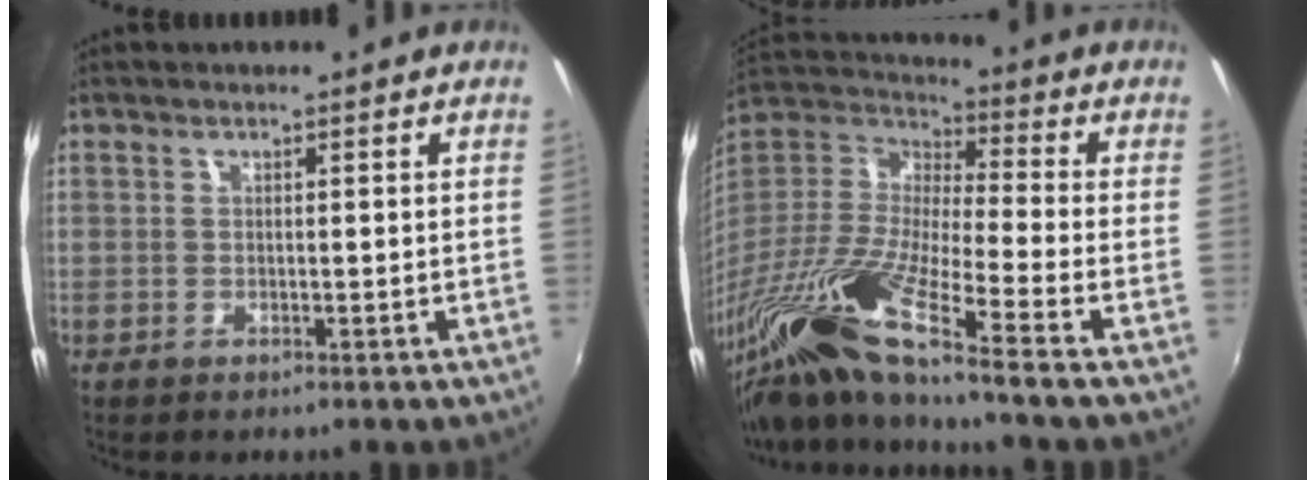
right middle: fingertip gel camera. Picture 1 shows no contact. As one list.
[{"total": 23.5, "force": [-16.6, 0.4, 16.6], "torque": [-0.300, -0.059, -0.319]}]